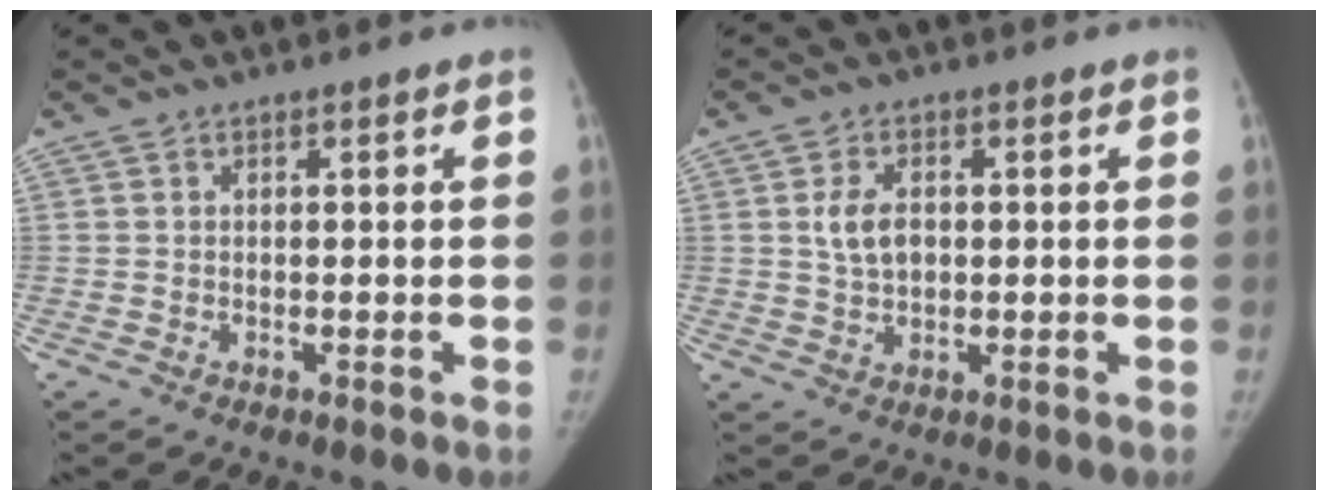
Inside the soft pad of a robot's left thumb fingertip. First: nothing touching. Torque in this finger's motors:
{"motor_torque": [-0.25, 0.43, 0.36, 0.06, 0.04]}